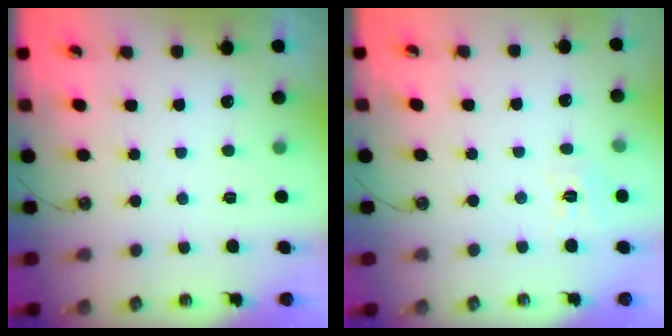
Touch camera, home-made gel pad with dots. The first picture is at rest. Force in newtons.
{"total": 7.0, "press": 6.9, "slide": 0.8}